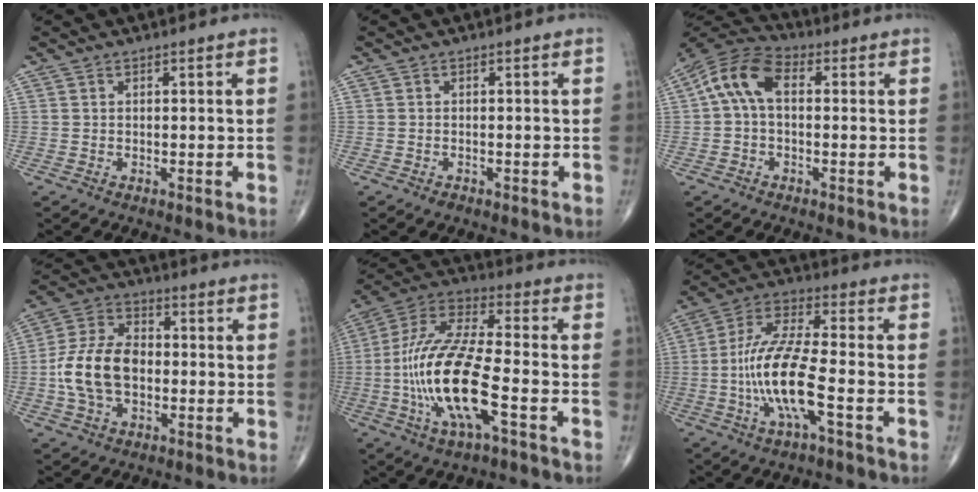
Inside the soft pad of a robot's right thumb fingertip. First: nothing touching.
{"total": 0.9, "force": [-0.6, 0.5, 0.4], "torque": [-0.006, 0.003, -0.008]}
{"total": 9.5, "force": [0.9, 5.8, 7.5], "torque": [-0.141, 0.028, 0.003]}
{"total": 12.9, "force": [-1.7, 8.5, 9.6], "torque": [-0.182, 0.030, -0.037]}
{"total": 19.4, "force": [-5.1, 6.1, 17.8], "torque": [-0.378, 0.029, -0.093]}
{"total": 14.1, "force": [-3.9, 3.5, 13.1], "torque": [-0.279, 0.031, -0.077]}